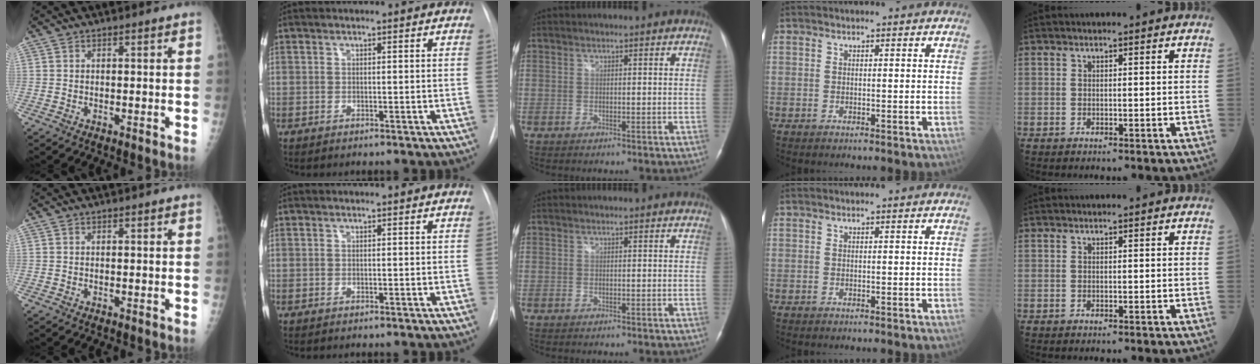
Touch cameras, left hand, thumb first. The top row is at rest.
{}